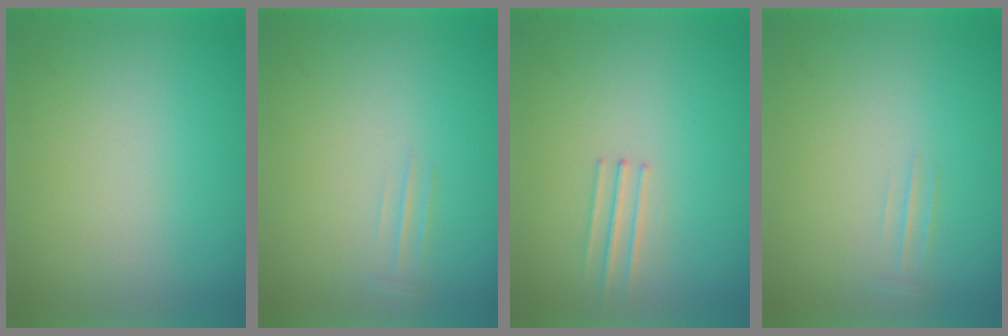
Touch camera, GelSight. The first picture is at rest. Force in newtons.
{"total": 2.0}
{"total": 1.2}
{"total": 2.0}